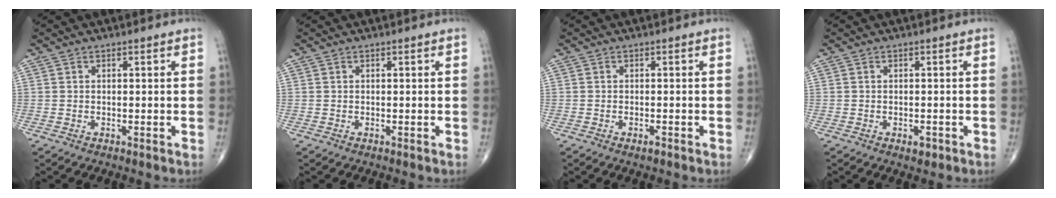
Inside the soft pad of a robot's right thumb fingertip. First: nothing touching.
{"total": 0.0}
{"total": 1.0, "force": [-0.7, 0.3, 0.7], "torque": [-0.011, 0.000, -0.013]}
{"total": 1.6, "force": [-0.8, 0.8, 1.0], "torque": [-0.010, 0.000, -0.011]}